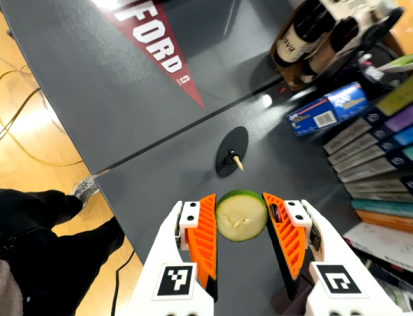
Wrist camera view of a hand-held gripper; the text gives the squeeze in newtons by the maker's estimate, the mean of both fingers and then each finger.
{"total": 10.2, "left": 10.3, "right": 10.0}